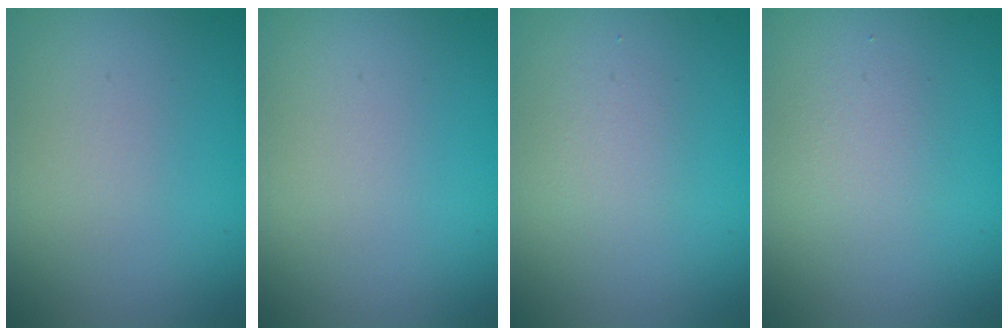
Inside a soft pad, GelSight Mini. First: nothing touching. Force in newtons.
{"total": 0.0}
{"total": 1.3, "press": 1.3, "slide": 0.1}
{"total": 1.5, "press": 1.5, "slide": 0.1}